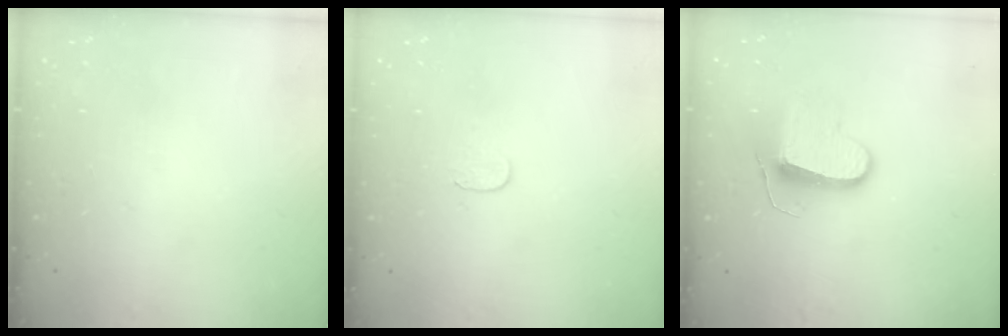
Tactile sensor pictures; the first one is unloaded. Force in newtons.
{"total": 3.7, "press": 3.7, "slide": 0.4}
{"total": 9.7, "press": 9.7, "slide": 0.4}